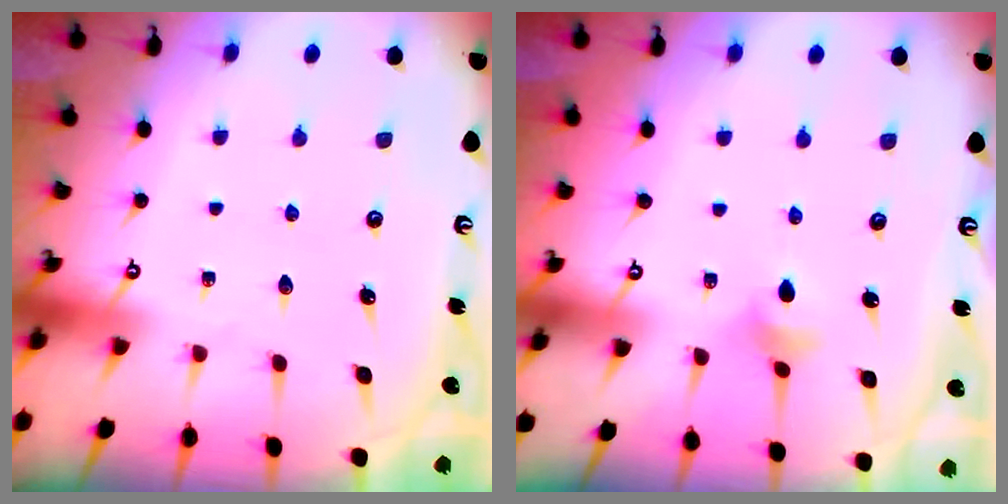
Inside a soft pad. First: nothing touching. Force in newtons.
{"total": 3.4, "press": 3.4, "slide": 0.7}